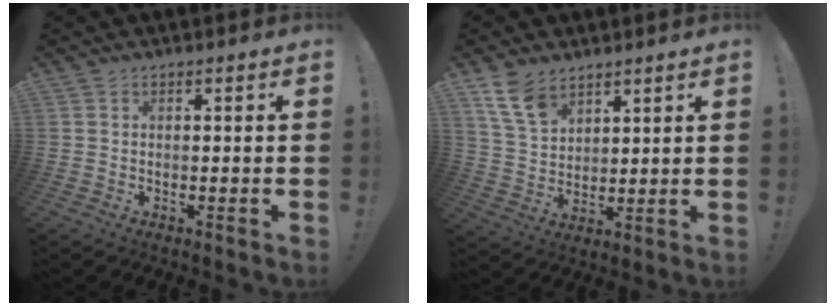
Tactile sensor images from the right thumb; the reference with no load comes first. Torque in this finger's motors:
{"motor_torque": [0.94, 1.98, 0.40, -0.06, 0.01]}